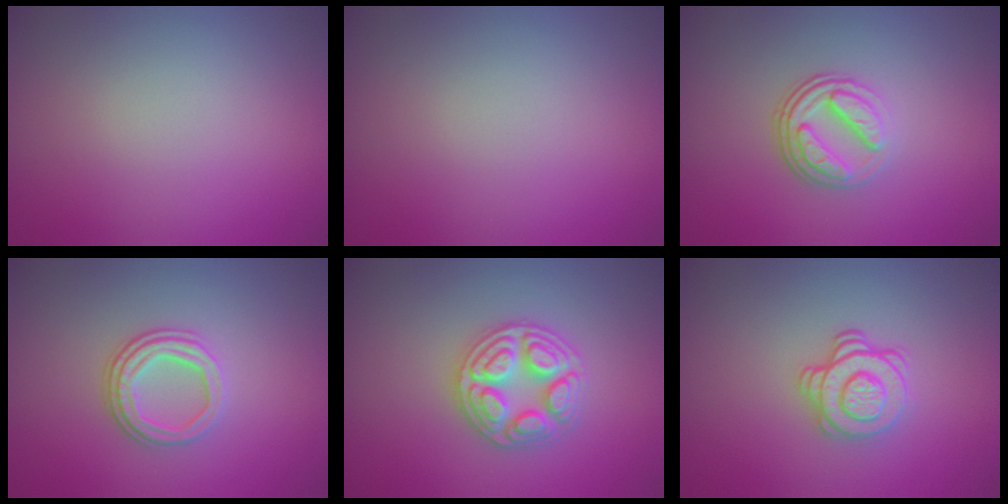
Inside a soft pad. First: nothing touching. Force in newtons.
{"total": 0.0}
{"total": 3.6, "press": 2.5, "slide": 2.5}
{"total": 3.1, "press": 2.5, "slide": 1.9}
{"total": 4.6, "press": 4.6, "slide": 0.5}
{"total": 3.0, "press": 2.6, "slide": 1.4}